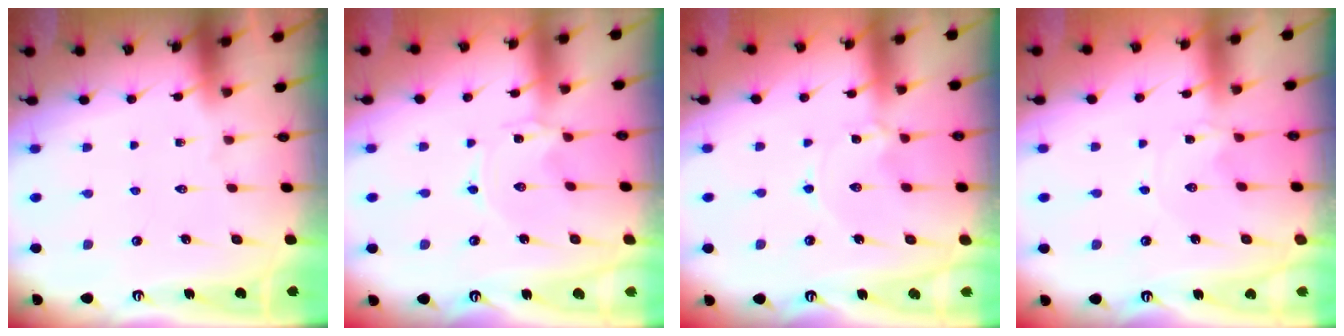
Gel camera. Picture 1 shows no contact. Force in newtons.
{"total": 0.0}
{"total": 1.4, "press": 1.4, "slide": 0.1}
{"total": 0.0}